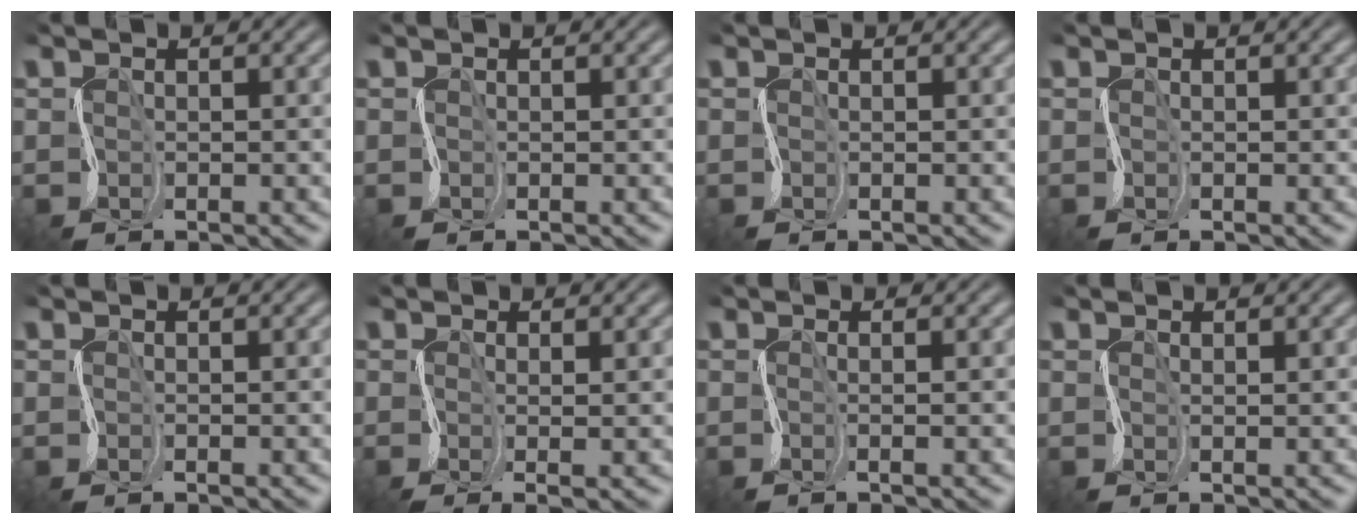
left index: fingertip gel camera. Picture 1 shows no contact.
{"total": 0.0}
{"total": 0.0}
{"total": 0.0}
{"total": 0.0}
{"total": 1.6, "force": [0.1, 0.3, 1.6], "torque": [-0.032, -0.003, 0.005]}
{"total": 1.0, "force": [0.5, 0.4, 0.8], "torque": [-0.003, 0.001, 0.005]}
{"total": 0.9, "force": [0.8, -0.3, -0.2], "torque": [-0.002, 0.007, 0.016]}